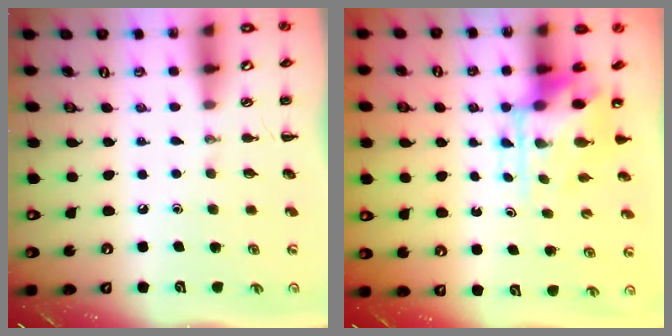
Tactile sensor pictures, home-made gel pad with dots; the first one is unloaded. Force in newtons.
{"total": 6.2, "press": 6.1, "slide": 1.4}